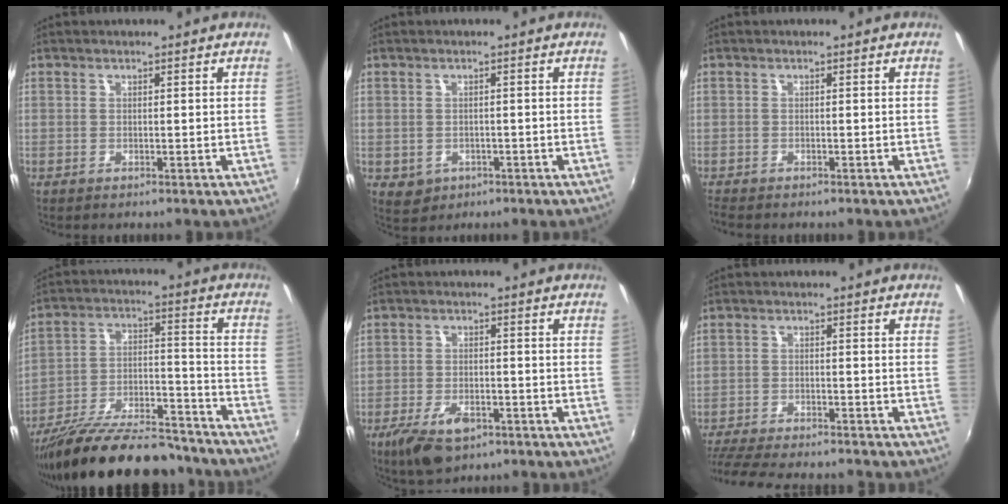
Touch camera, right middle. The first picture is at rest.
{"total": 3.6, "force": [-1.1, 3.2, 1.4], "torque": [-0.033, -0.003, -0.008]}
{"total": 2.3, "force": [-2.2, 0.7, 0.7], "torque": [-0.020, -0.013, -0.040]}
{"total": 24.0, "force": [-19.7, 7.1, 11.6], "torque": [-0.205, -0.008, -0.289]}
{"total": 9.0, "force": [-5.5, 4.4, 5.7], "torque": [-0.136, -0.019, -0.093]}
{"total": 13.3, "force": [-11.8, 2.4, 5.6], "torque": [-0.131, -0.026, -0.190]}